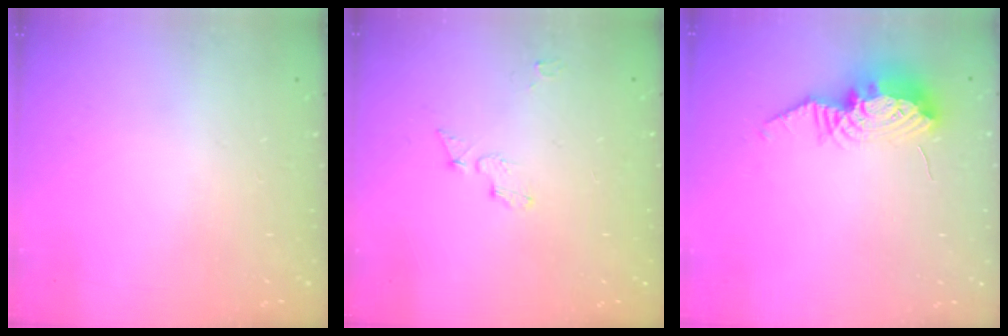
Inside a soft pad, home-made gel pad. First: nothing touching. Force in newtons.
{"total": 4.4, "press": 4.4, "slide": 0.4}
{"total": 11.9, "press": 11.8, "slide": 1.1}